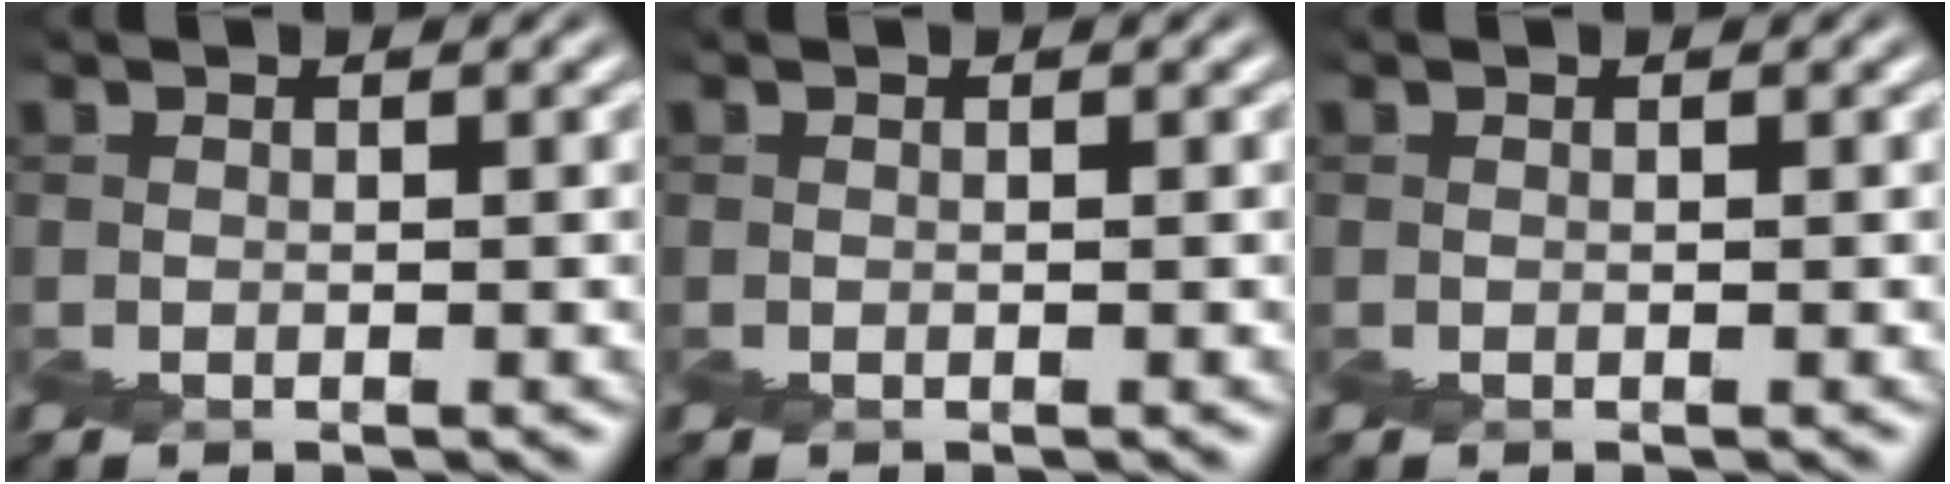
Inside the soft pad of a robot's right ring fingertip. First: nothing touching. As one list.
[{"total": 0.0}, {"total": 0.0}]